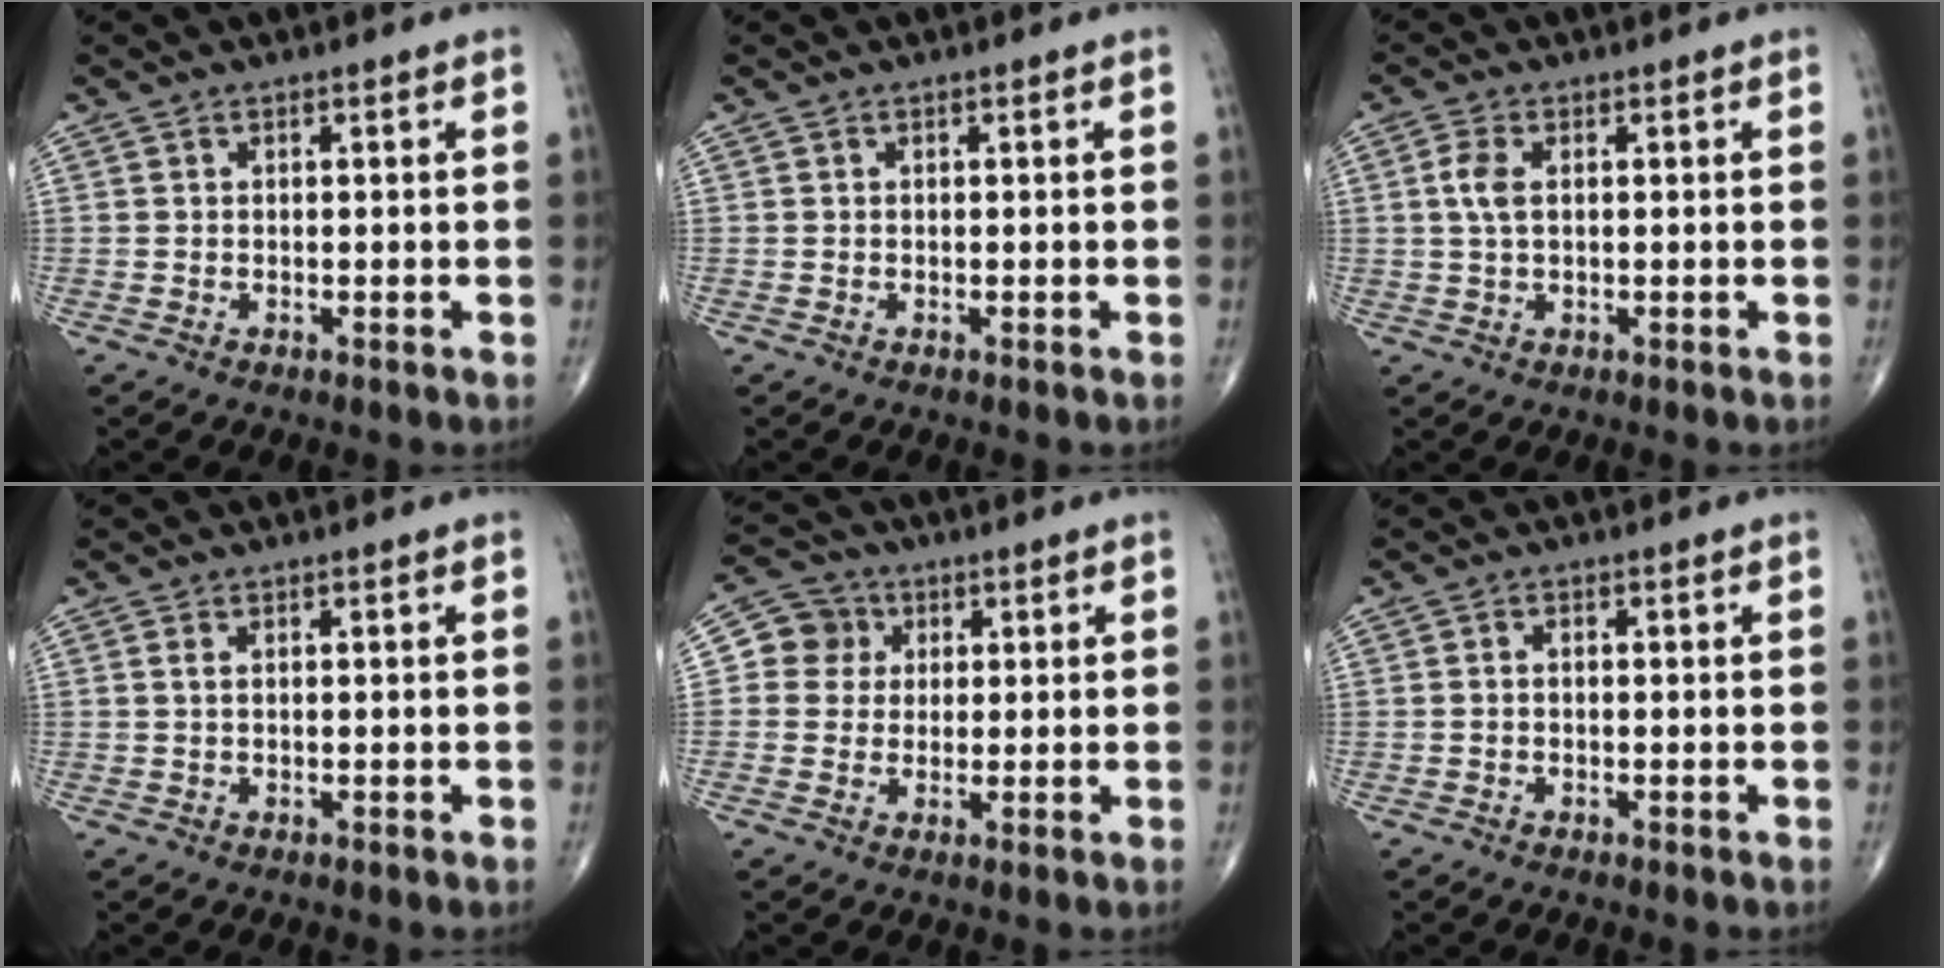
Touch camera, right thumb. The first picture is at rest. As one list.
[{"total": 0.0}, {"total": 3.9, "force": [0.7, 2.0, 3.2], "torque": [-0.080, 0.006, 0.013]}, {"total": 1.0, "force": [0.3, 0.4, 0.8], "torque": [-0.021, 0.005, 0.007]}, {"total": 6.2, "force": [1.1, 5.9, 1.2], "torque": [0.011, 0.007, 0.008]}, {"total": 0.7, "force": [-0.2, 0.5, 0.5], "torque": [-0.007, 0.001, -0.008]}]